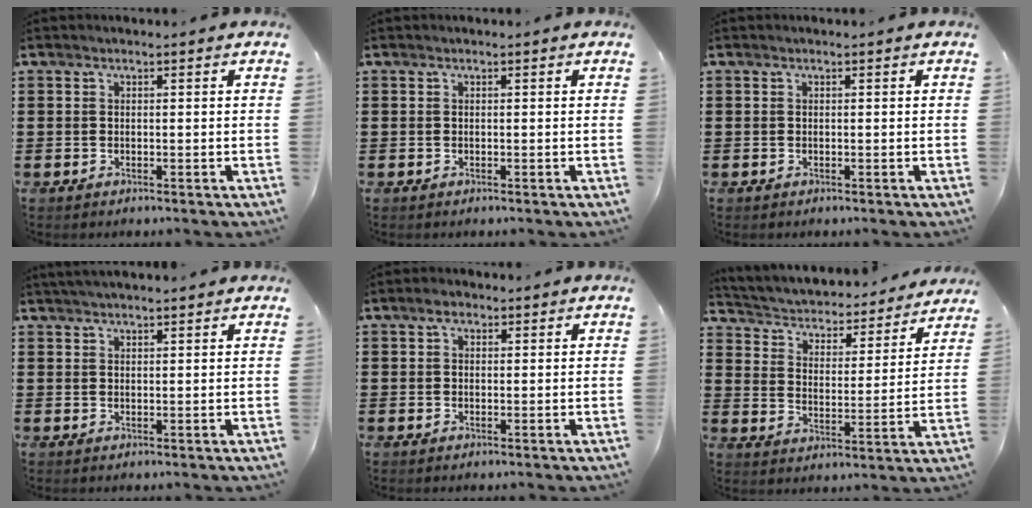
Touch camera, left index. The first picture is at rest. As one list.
[{"total": 0.0}, {"total": 0.0}, {"total": 1.7, "force": [1.6, 0.1, 0.5], "torque": [-0.012, 0.002, 0.031]}, {"total": 2.1, "force": [1.1, 1.2, 1.3], "torque": [-0.022, 0.004, 0.017]}, {"total": 2.8, "force": [2.7, 0.6, 0.2], "torque": [-0.025, -0.031, 0.035]}]